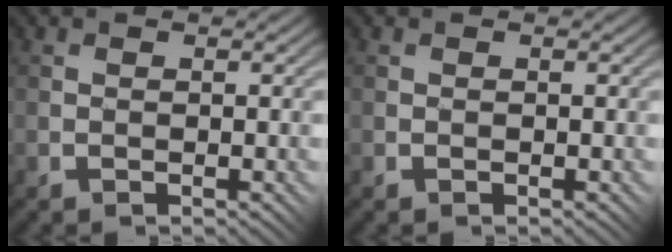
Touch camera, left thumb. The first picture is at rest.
{"total": 0.0}